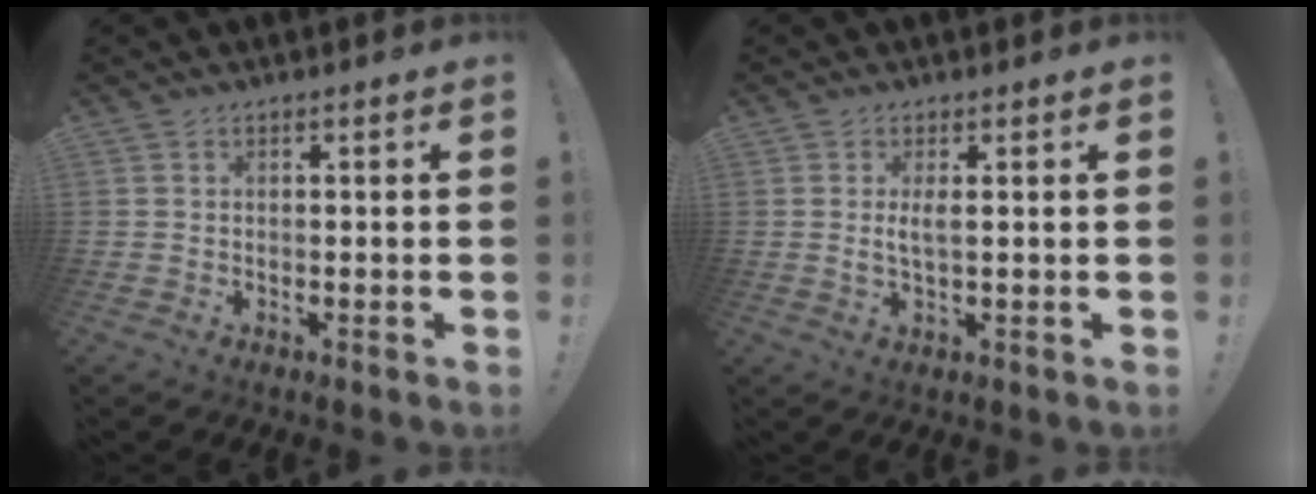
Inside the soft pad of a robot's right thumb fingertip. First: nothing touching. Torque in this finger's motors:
{"motor_torque": [0.07, 0.25, 0.54, 0.26, 0.00]}